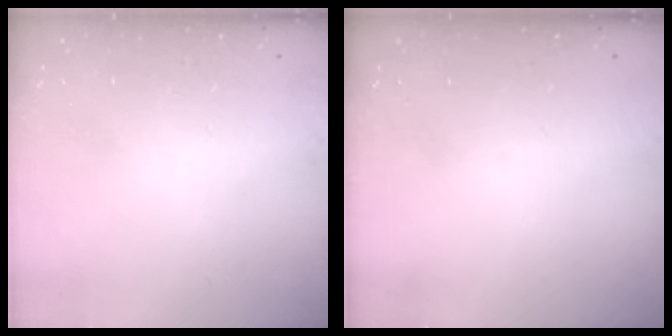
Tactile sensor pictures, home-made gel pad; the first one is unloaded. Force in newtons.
{"total": 0.0}